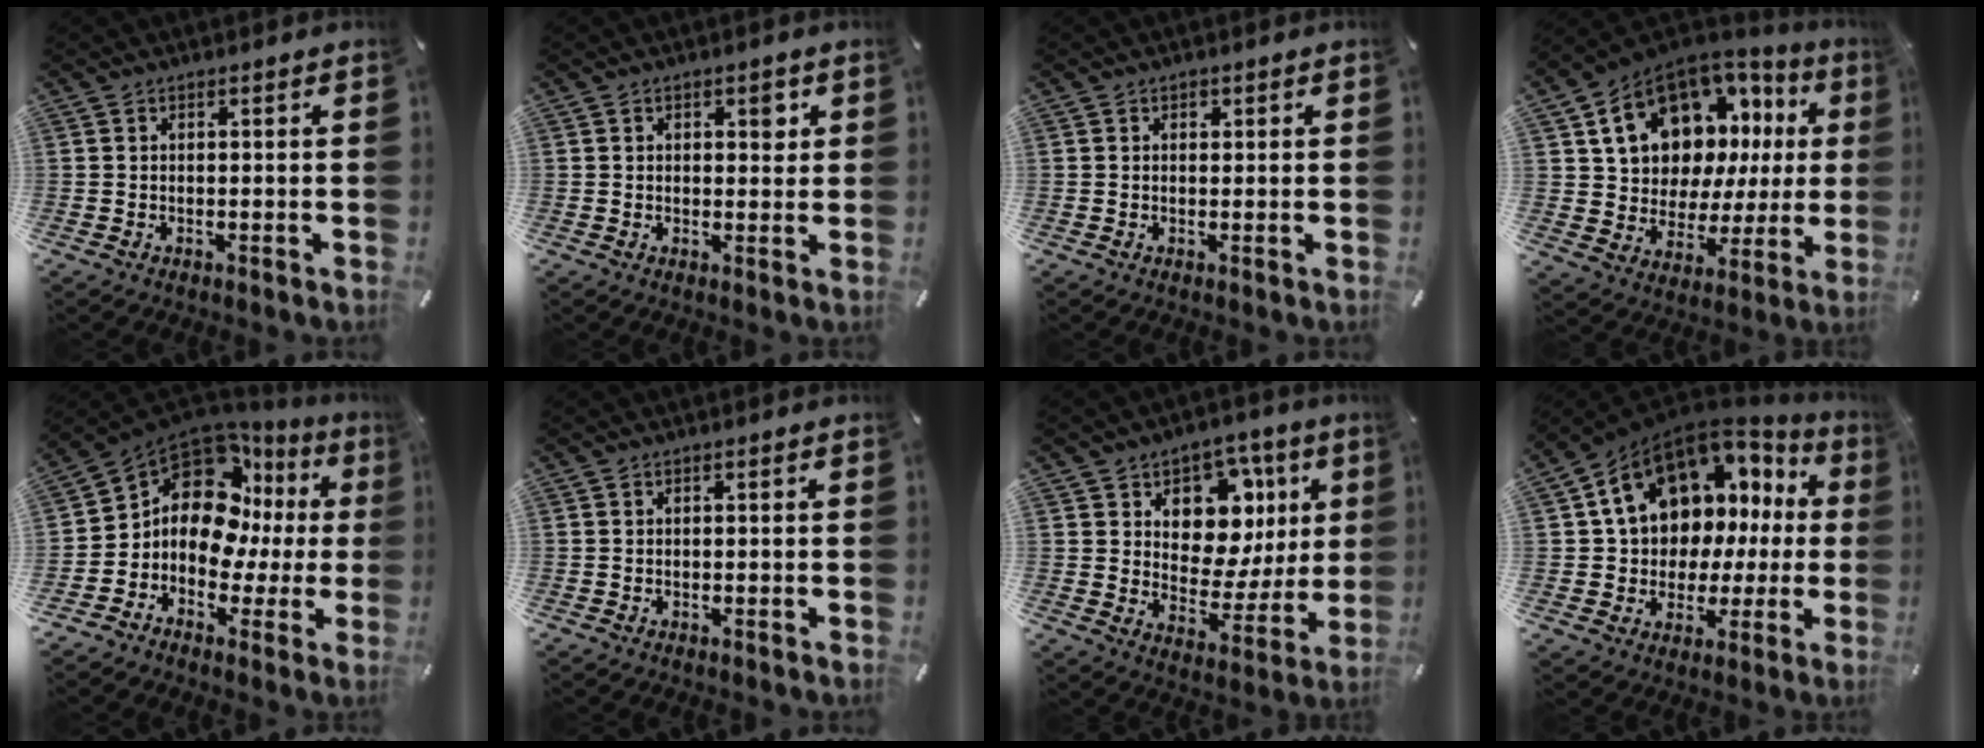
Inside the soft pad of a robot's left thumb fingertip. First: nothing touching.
{"total": 2.9, "force": [1.0, 1.8, 2.0], "torque": [-0.012, -0.005, 0.008]}
{"total": 0.9, "force": [0.2, 0.8, 0.3], "torque": [0.003, 0.001, 0.002]}
{"total": 17.3, "force": [8.9, 12.3, 8.2], "torque": [-0.140, -0.061, 0.175]}
{"total": 13.8, "force": [4.1, 10.1, 8.4], "torque": [-0.163, -0.048, 0.065]}
{"total": 0.0}
{"total": 12.3, "force": [5.2, 9.6, 5.5], "torque": [-0.067, -0.053, 0.096]}
{"total": 14.6, "force": [5.8, 11.3, 7.2], "torque": [-0.127, -0.044, 0.112]}